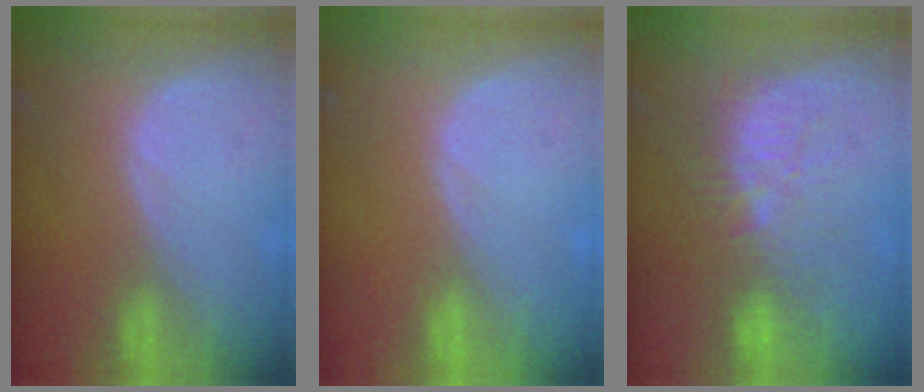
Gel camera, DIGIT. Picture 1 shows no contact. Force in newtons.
{"total": 0.0}
{"total": 9.3, "press": 8.9, "slide": 2.5}